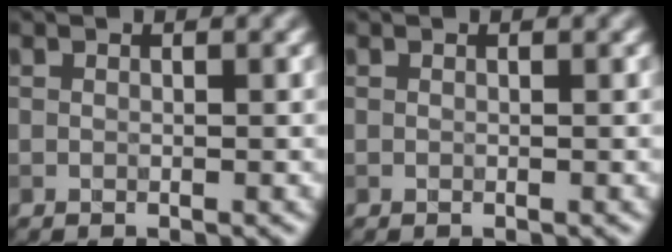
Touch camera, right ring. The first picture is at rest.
{"total": 0.0}